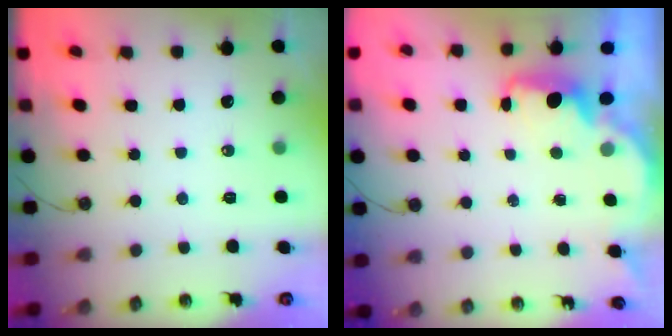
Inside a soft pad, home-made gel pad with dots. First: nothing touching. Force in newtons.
{"total": 1.8, "press": 1.6, "slide": 0.7}